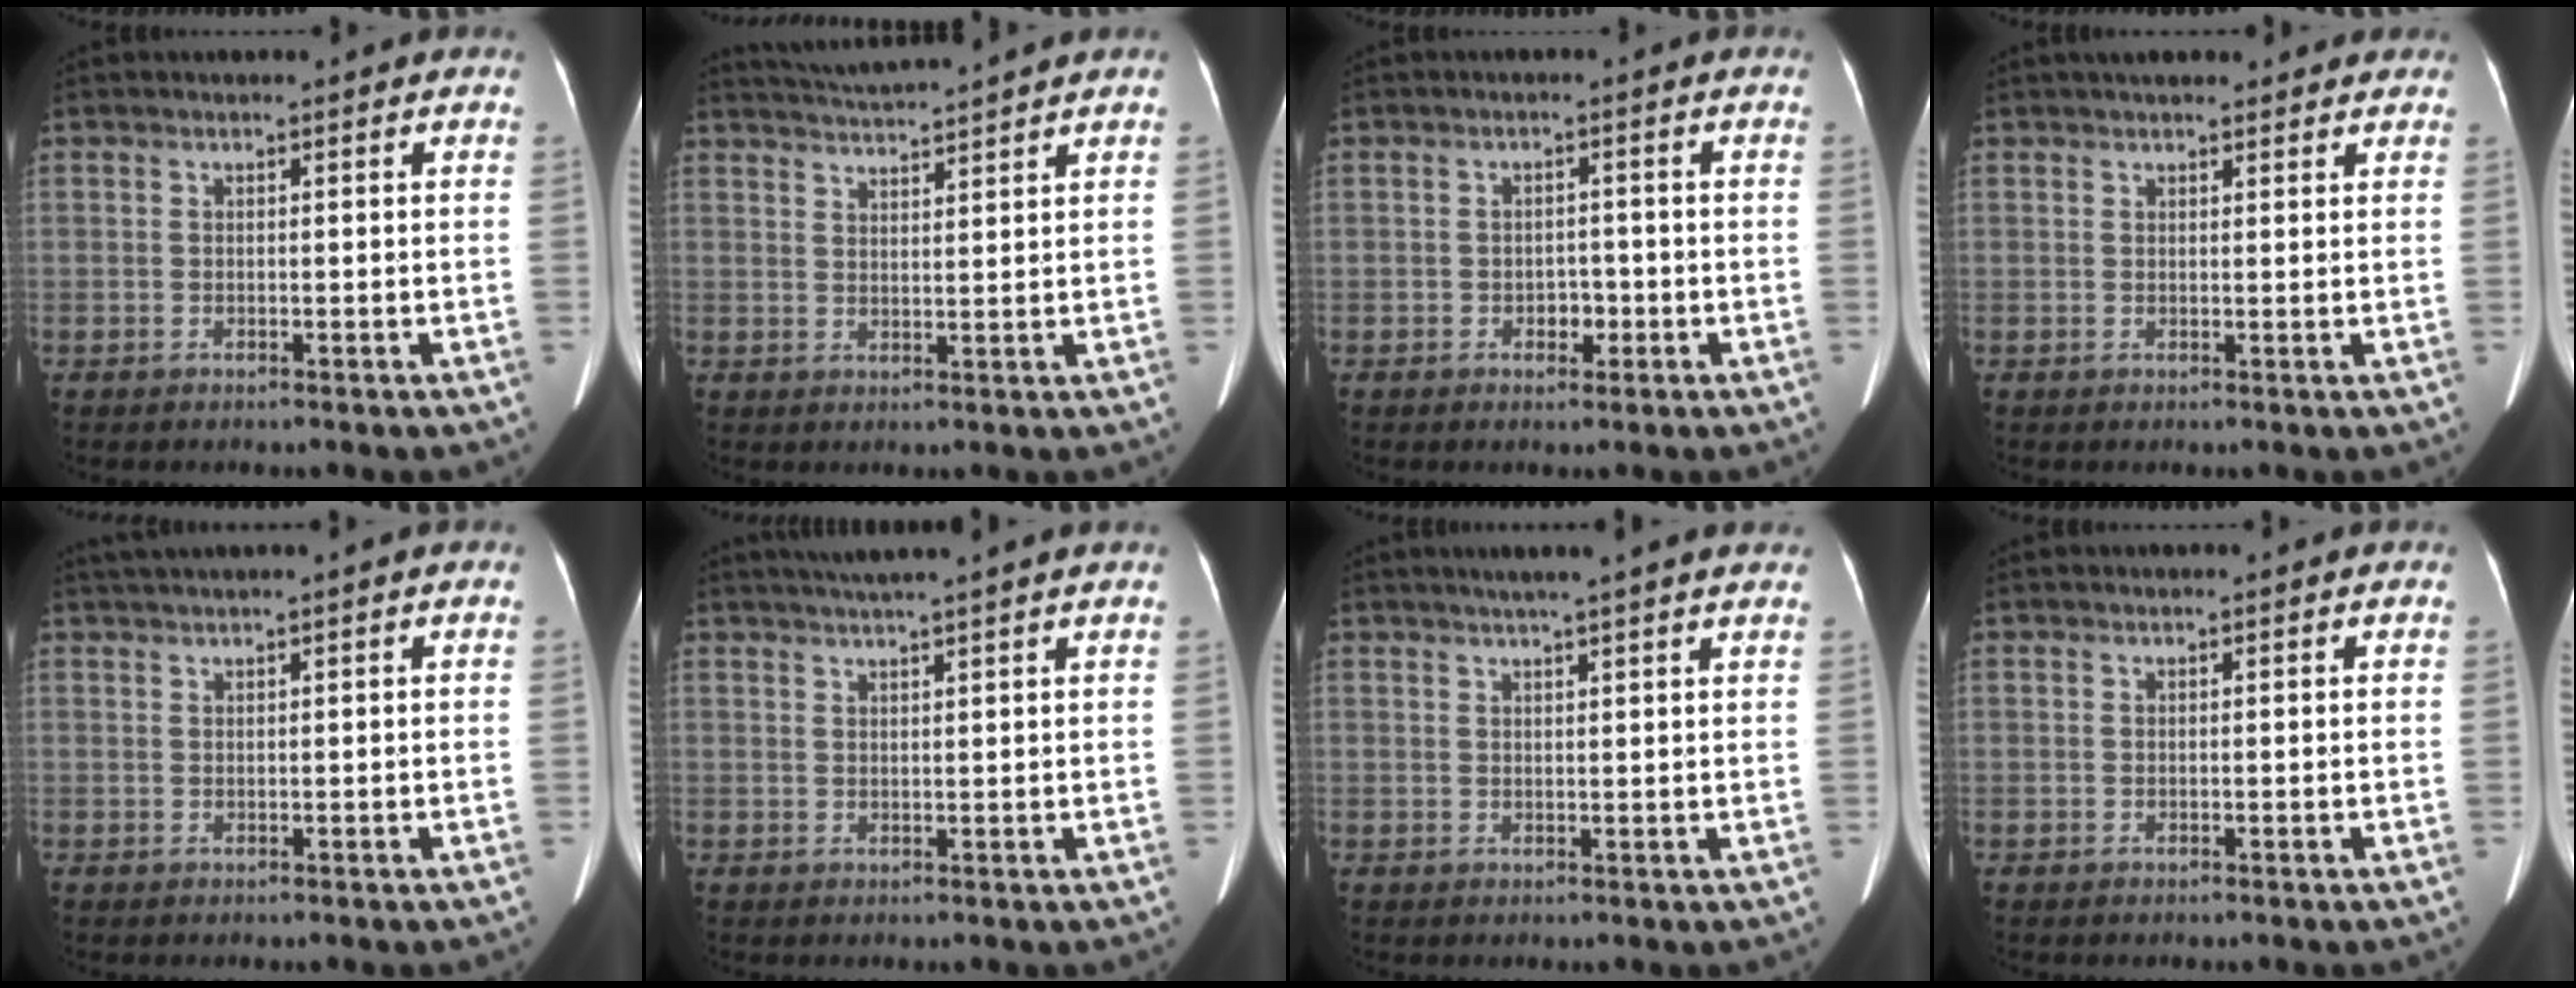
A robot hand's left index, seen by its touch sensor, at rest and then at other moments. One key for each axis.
{"total": 6.8, "fx": 6.4, "fy": -1.4, "fz": 1.7, "tx": -0.035, "ty": 0.014, "tz": 0.104}
{"total": 2.2, "fx": -1.1, "fy": 1.5, "fz": 1.2, "tx": -0.018, "ty": 0.001, "tz": -0.013}
{"total": 8.2, "fx": 6.9, "fy": 2.4, "fz": 3.7, "tx": -0.043, "ty": 0.027, "tz": 0.088}
{"total": 1.9, "fx": 1.5, "fy": -0.3, "fz": 1.2, "tx": -0.028, "ty": 0.021, "tz": 0.035}
{"total": 5.8, "fx": 4.9, "fy": -1.2, "fz": 2.9, "tx": -0.044, "ty": 0.021, "tz": 0.073}
{"total": 7.9, "fx": 6.6, "fy": -0.4, "fz": 4.4, "tx": -0.063, "ty": 0.025, "tz": 0.078}
{"total": 0.0}